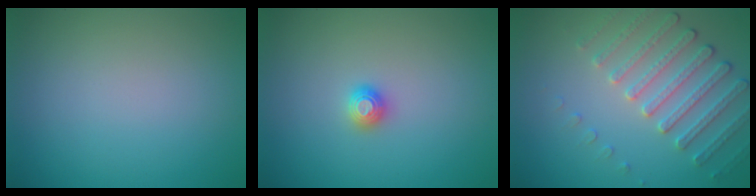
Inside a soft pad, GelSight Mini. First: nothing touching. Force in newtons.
{"total": 0.9, "press": 0.9, "slide": 0.0}
{"total": 3.3, "press": 3.0, "slide": 1.4}